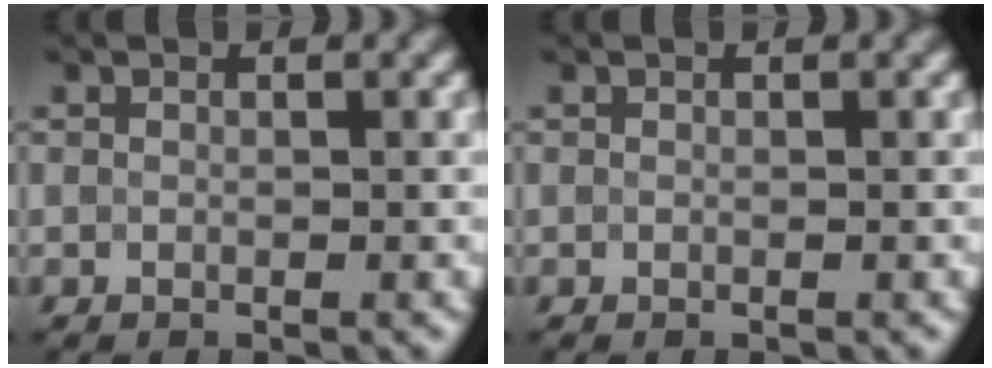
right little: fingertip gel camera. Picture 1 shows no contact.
{"total": 0.0}